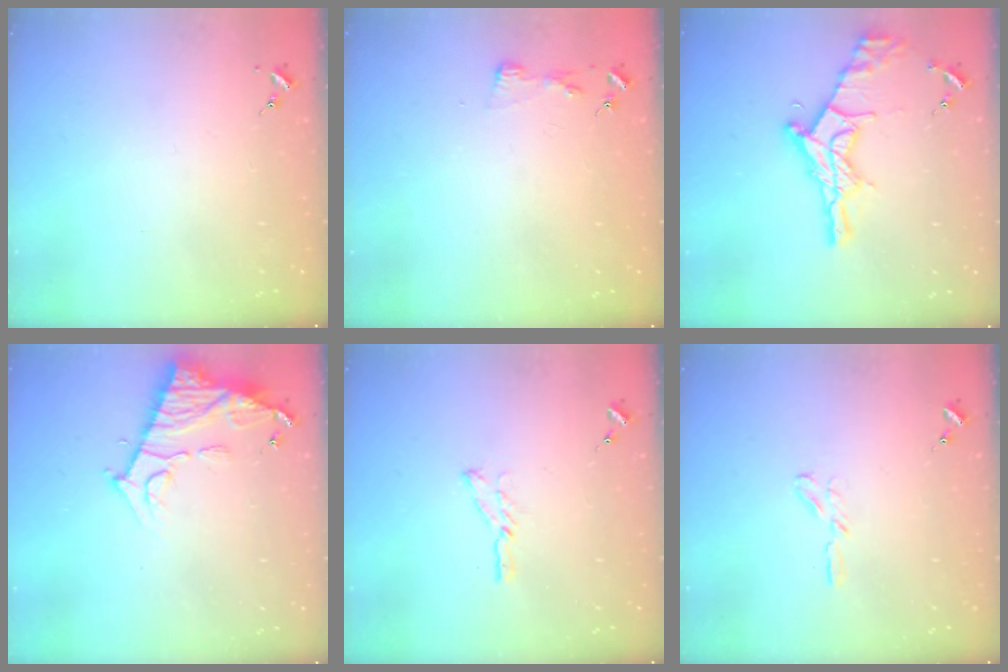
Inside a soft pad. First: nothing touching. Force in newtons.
{"total": 3.1, "press": 3.1, "slide": 0.4}
{"total": 19.0, "press": 18.9, "slide": 1.3}
{"total": 11.7, "press": 11.6, "slide": 0.8}
{"total": 6.4, "press": 6.3, "slide": 0.6}
{"total": 3.8, "press": 3.8, "slide": 0.3}